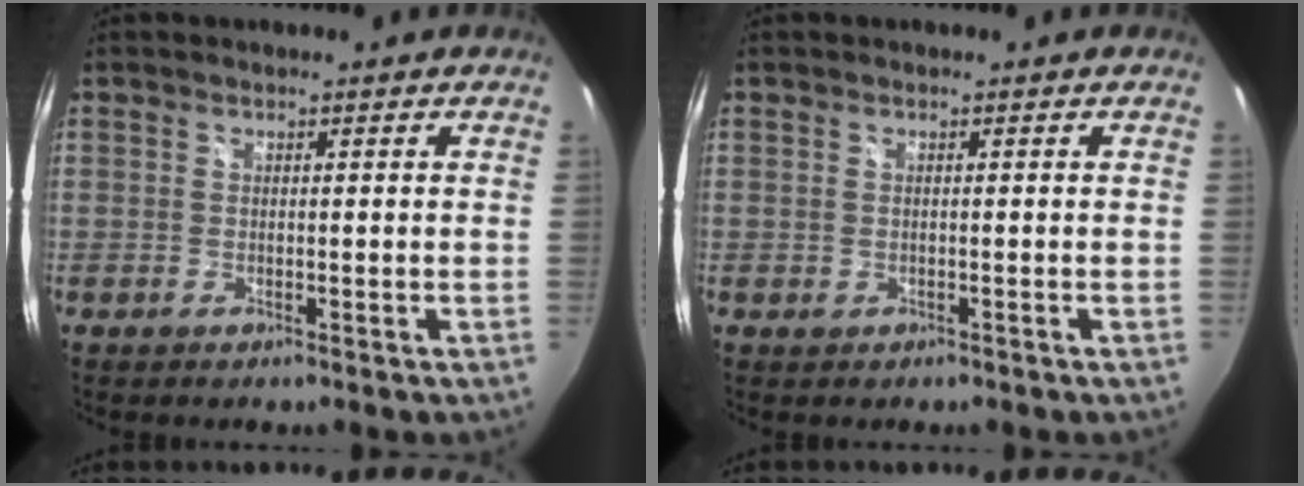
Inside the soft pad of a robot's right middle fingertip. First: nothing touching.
{"total": 0.6, "force": [-0.2, 0.6, 0.2], "torque": [-0.001, -0.001, -0.002]}